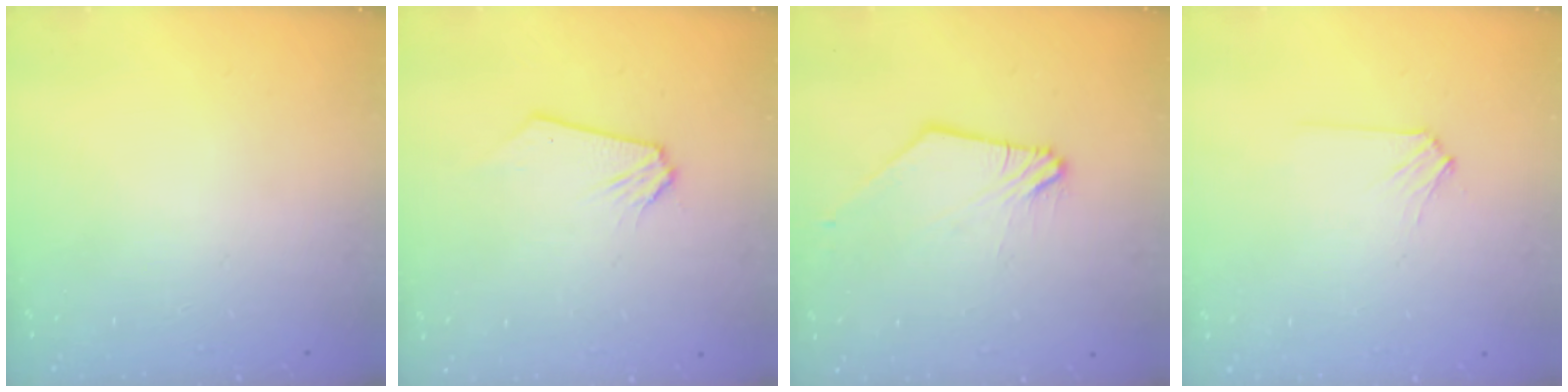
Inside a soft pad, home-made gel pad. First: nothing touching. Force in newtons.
{"total": 0.0}
{"total": 1.1, "press": 1.0, "slide": 0.3}
{"total": 2.4, "press": 2.4, "slide": 0.5}